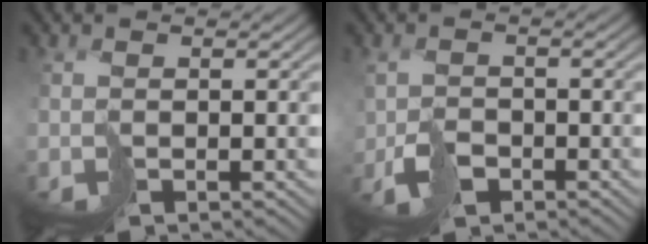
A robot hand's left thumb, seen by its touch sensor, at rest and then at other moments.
{"total": 2.8, "force": [-1.8, 1.8, 1.2], "torque": [-0.021, -0.006, -0.038]}